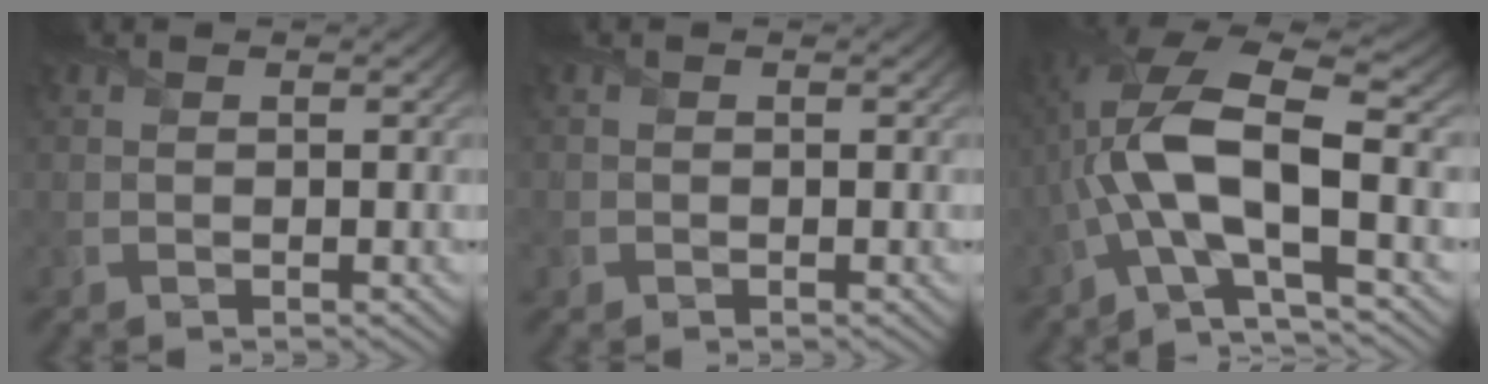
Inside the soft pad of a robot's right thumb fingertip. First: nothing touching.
{"total": 0.7, "force": [-0.3, 0.6, 0.0], "torque": [0.002, -0.004, -0.009]}
{"total": 13.4, "force": [-1.7, 4.9, 12.3], "torque": [-0.277, 0.009, -0.043]}